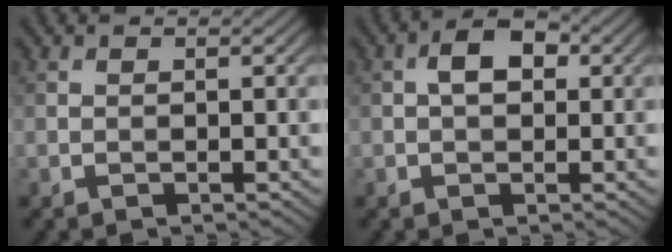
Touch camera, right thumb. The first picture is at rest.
{"total": 3.9, "force": [0.6, 2.5, 3.0], "torque": [-0.052, 0.007, 0.004]}